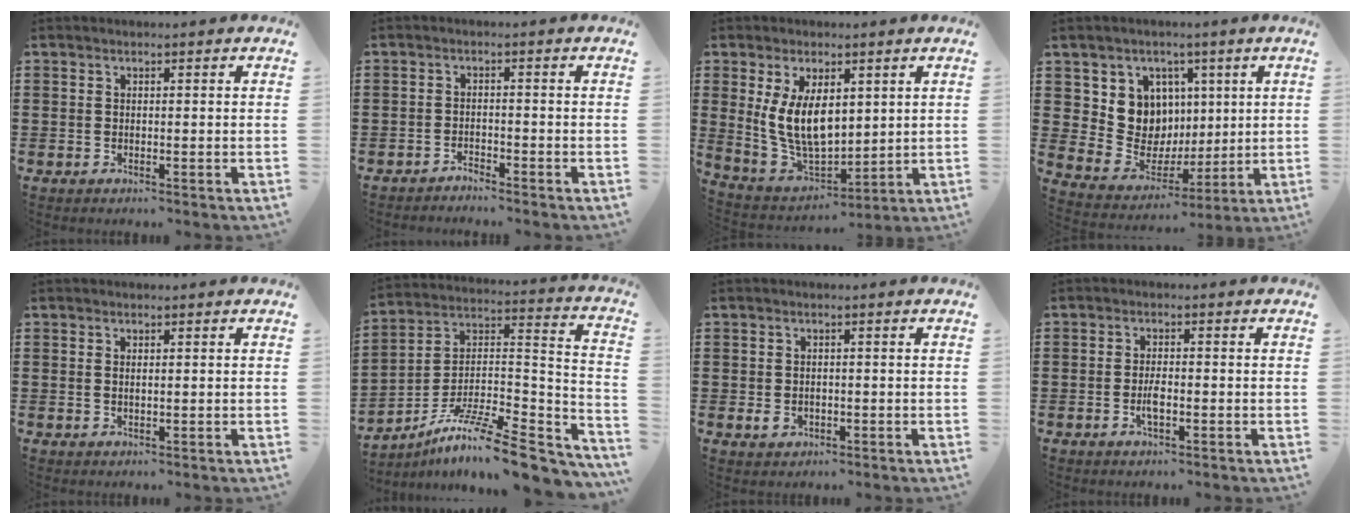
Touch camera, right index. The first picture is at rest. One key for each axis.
{"total": 1.7, "fx": -1.7, "fy": 0.0, "fz": -0.2, "tx": -0.002, "ty": 0.007, "tz": -0.036}
{"total": 9.5, "fx": 2.3, "fy": 5.2, "fz": 7.6, "tx": -0.179, "ty": -0.002, "tz": 0.041}
{"total": 9.4, "fx": 2.4, "fy": 8.9, "fz": 2.0, "tx": -0.066, "ty": -0.028, "tz": 0.054}
{"total": 0.8, "fx": 0.3, "fy": 0.3, "fz": 0.7, "tx": -0.015, "ty": 0.001, "tz": 0.005}
{"total": 12.8, "fx": -9.6, "fy": 2.2, "fz": 8.2, "tx": -0.129, "ty": 0.018, "tz": -0.172}
{"total": 1.6, "fx": -0.3, "fy": 1.3, "fz": 1.0, "tx": -0.021, "ty": 0.003, "tz": -0.007}
{"total": 2.8, "fx": -0.7, "fy": 0.9, "fz": 2.5, "tx": -0.053, "ty": 0.000, "tz": -0.015}